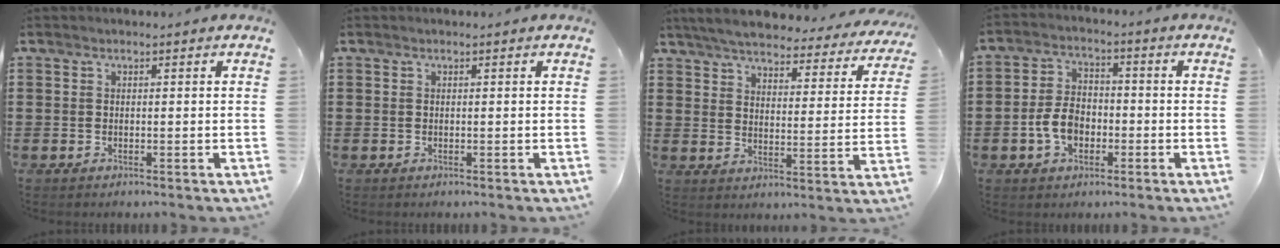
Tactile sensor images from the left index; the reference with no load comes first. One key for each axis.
{"total": 0.0}
{"total": 5.3, "fx": 5.1, "fy": 0.4, "fz": 1.4, "tx": -0.054, "ty": -0.037, "tz": 0.085}
{"total": 6.2, "fx": -2.1, "fy": 4.1, "fz": 4.1, "tx": -0.103, "ty": 0.004, "tz": -0.046}